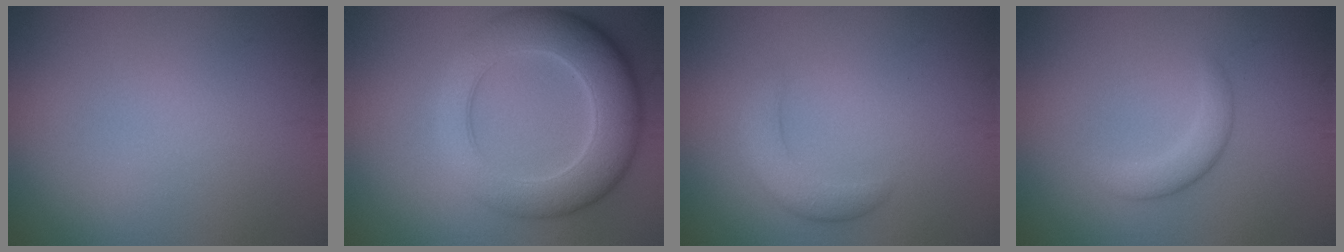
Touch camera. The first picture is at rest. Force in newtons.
{"total": 8.6, "press": 8.6, "slide": 0.5}
{"total": 2.5, "press": 2.5, "slide": 0.0}
{"total": 2.1, "press": 2.1, "slide": 0.1}